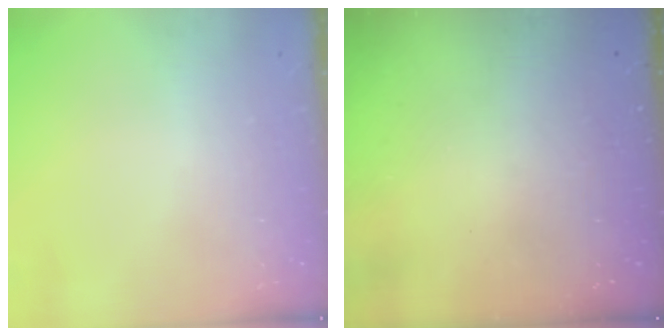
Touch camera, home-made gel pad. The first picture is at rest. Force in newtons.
{"total": 0.0}